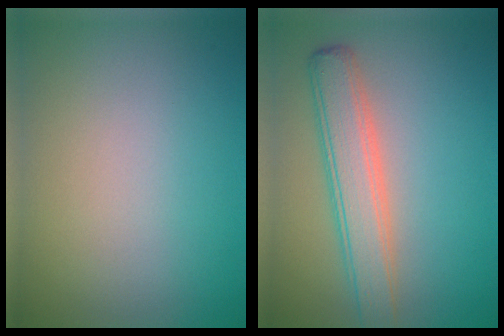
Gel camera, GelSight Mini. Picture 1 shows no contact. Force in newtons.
{"total": 4.8, "press": 4.8, "slide": 0.4}